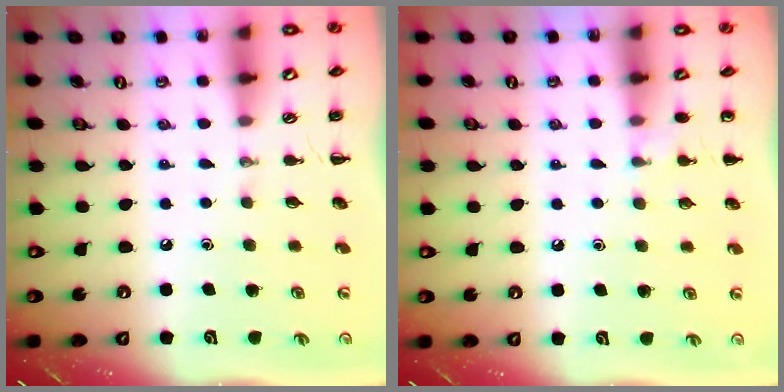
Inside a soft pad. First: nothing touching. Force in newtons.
{"total": 4.7, "press": 4.5, "slide": 1.3}